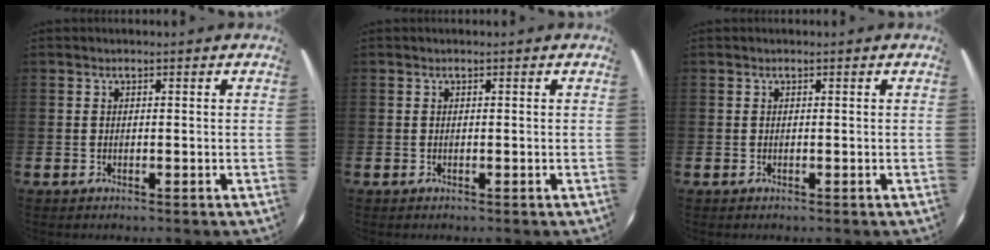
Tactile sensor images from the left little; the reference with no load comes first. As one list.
[{"total": 0.0}, {"total": 0.0}]